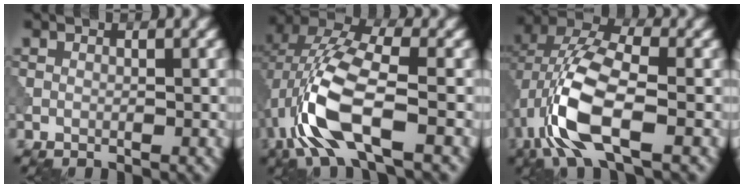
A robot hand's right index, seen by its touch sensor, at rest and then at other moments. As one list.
[{"total": 9.2, "force": [-2.6, 3.6, 8.1], "torque": [-0.186, 0.012, -0.058]}, {"total": 9.6, "force": [-2.7, 4.0, 8.3], "torque": [-0.188, 0.009, -0.061]}]